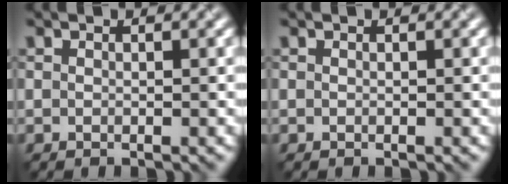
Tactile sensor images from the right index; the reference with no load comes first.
{"total": 0.0}